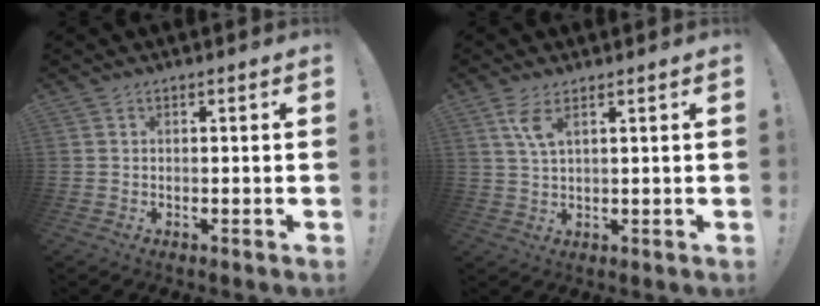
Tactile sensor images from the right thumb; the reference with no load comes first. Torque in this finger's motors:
{"motor_torque": [0.04, 0.06, 0.44, 0.21, 0.02]}